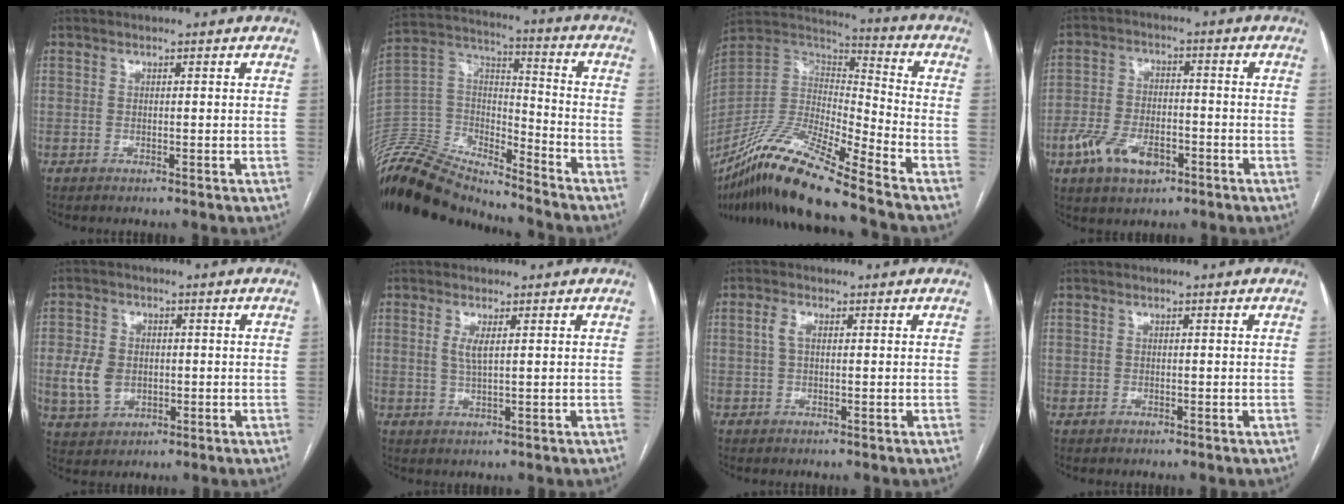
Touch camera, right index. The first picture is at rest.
{"total": 22.5, "force": [-21.2, 4.6, 6.2], "torque": [-0.153, 0.021, -0.370]}
{"total": 19.7, "force": [-14.8, 0.8, 12.9], "torque": [-0.269, -0.023, -0.280]}
{"total": 9.1, "force": [-4.3, 4.9, 6.4], "torque": [-0.133, 0.009, -0.072]}
{"total": 7.4, "force": [-0.6, 5.9, 4.3], "torque": [-0.094, 0.012, 0.002]}
{"total": 2.6, "force": [0.8, 0.4, 2.4], "torque": [-0.056, -0.004, 0.017]}
{"total": 2.0, "force": [0.4, 1.0, 1.7], "torque": [-0.040, 0.011, 0.010]}
{"total": 0.6, "force": [0.0, 0.6, 0.2], "torque": [-0.002, 0.005, 0.004]}